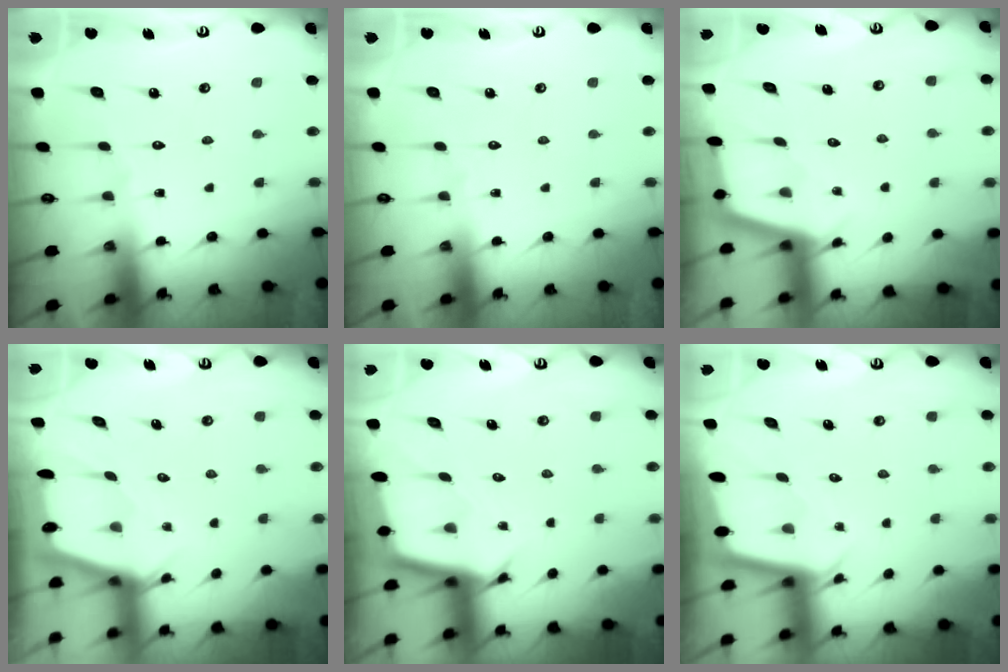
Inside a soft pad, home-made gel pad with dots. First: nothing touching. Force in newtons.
{"total": 0.0}
{"total": 2.8, "press": 2.8, "slide": 0.3}
{"total": 2.3, "press": 2.3, "slide": 0.3}
{"total": 2.7, "press": 2.7, "slide": 0.1}
{"total": 2.1, "press": 2.1, "slide": 0.1}